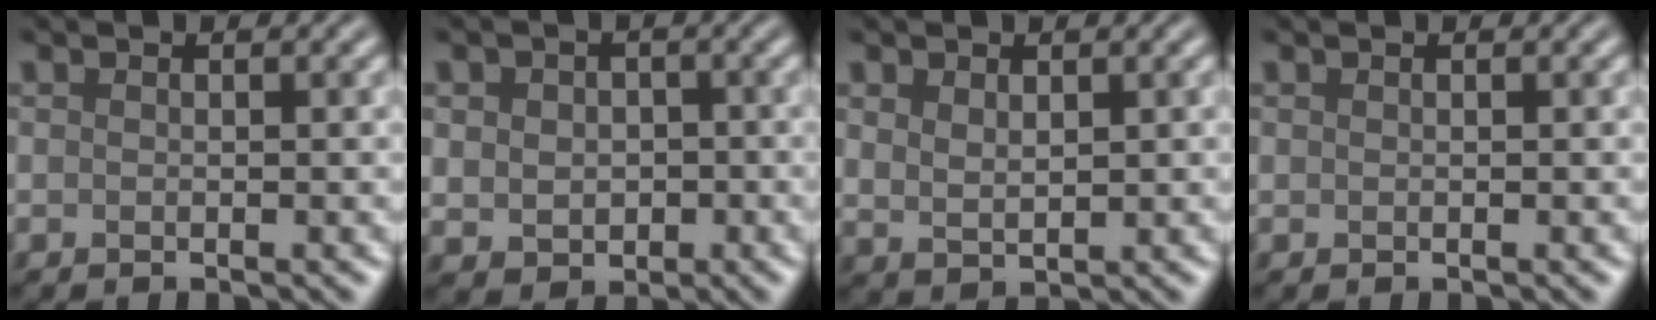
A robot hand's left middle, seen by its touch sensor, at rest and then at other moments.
{"total": 3.6, "force": [0.0, 3.0, 1.8], "torque": [-0.029, -0.003, -0.001]}
{"total": 2.0, "force": [0.9, 1.2, 1.3], "torque": [-0.028, -0.005, 0.024]}
{"total": 0.0}